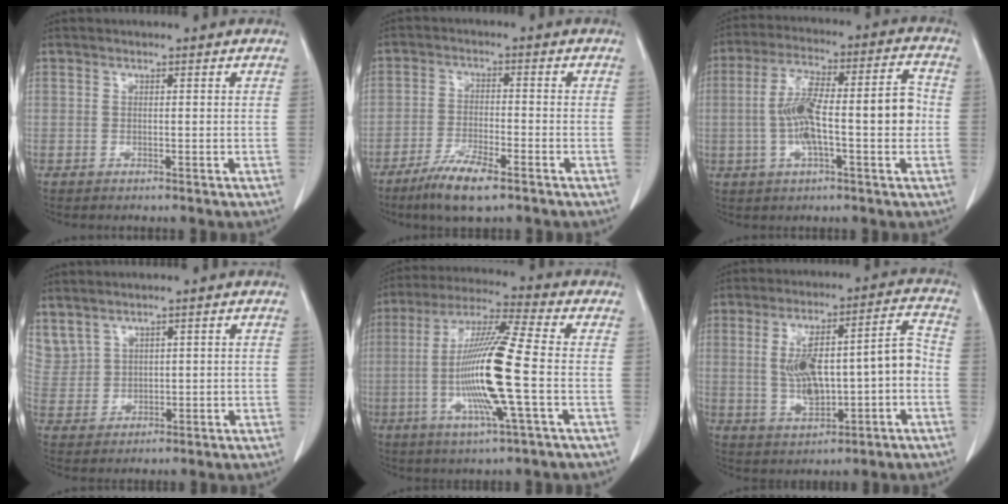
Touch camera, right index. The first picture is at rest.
{"total": 7.2, "force": [-4.9, 1.1, 5.1], "torque": [-0.102, -0.013, -0.089]}
{"total": 14.3, "force": [-1.3, 3.0, 13.9], "torque": [-0.239, 0.035, -0.019]}
{"total": 6.9, "force": [4.4, 4.8, 2.4], "torque": [-0.079, 0.017, 0.112]}
{"total": 15.5, "force": [-2.5, -0.1, 15.3], "torque": [-0.305, -0.008, -0.057]}
{"total": 13.3, "force": [-1.2, 3.7, 12.8], "torque": [-0.220, 0.032, -0.006]}